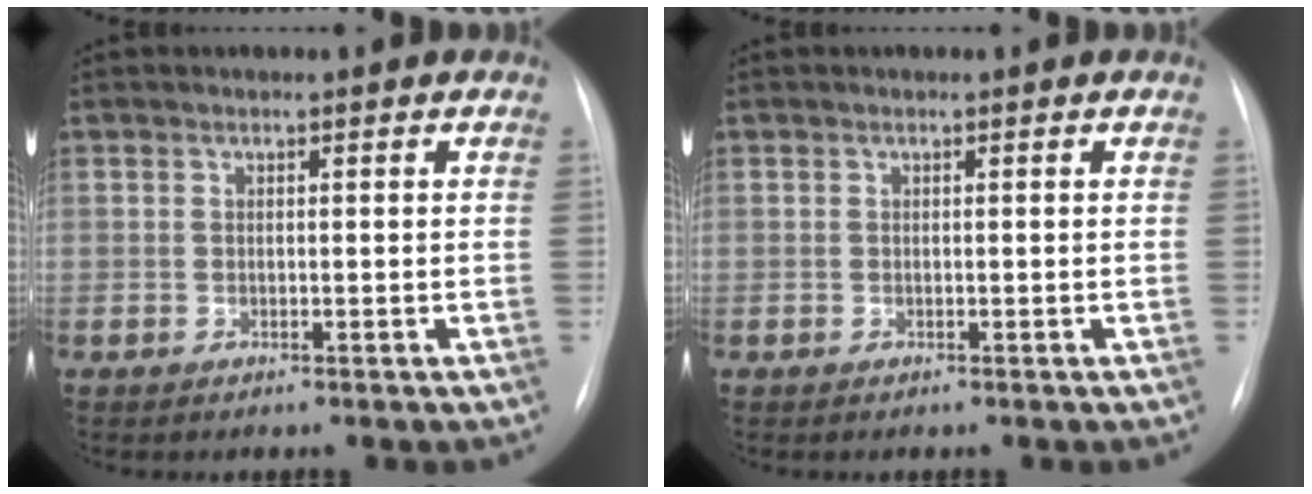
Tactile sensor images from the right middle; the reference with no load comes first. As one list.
[{"total": 0.0}]